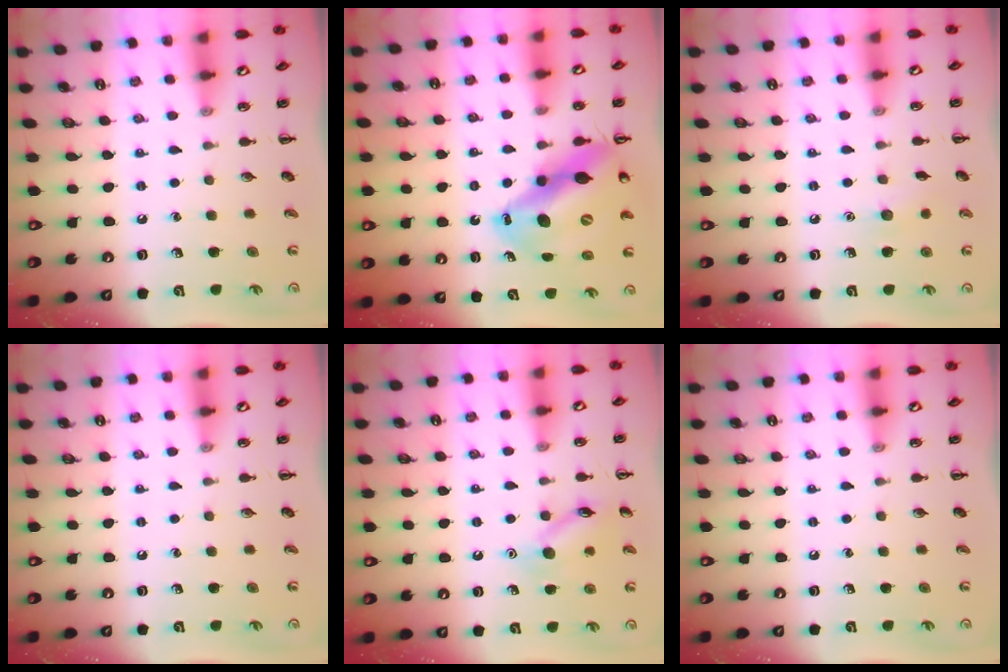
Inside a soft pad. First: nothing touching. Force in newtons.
{"total": 17.0, "press": 16.2, "slide": 5.1}
{"total": 5.6, "press": 5.4, "slide": 1.5}
{"total": 0.0}
{"total": 11.3, "press": 11.2, "slide": 1.0}
{"total": 0.0}